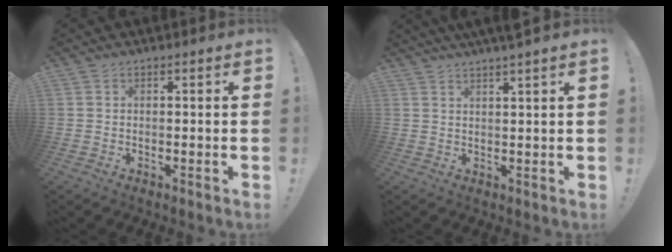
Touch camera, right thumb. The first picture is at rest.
{"total": 3.6, "force": [2.9, -0.5, 2.1], "torque": [-0.037, -0.011, 0.048]}